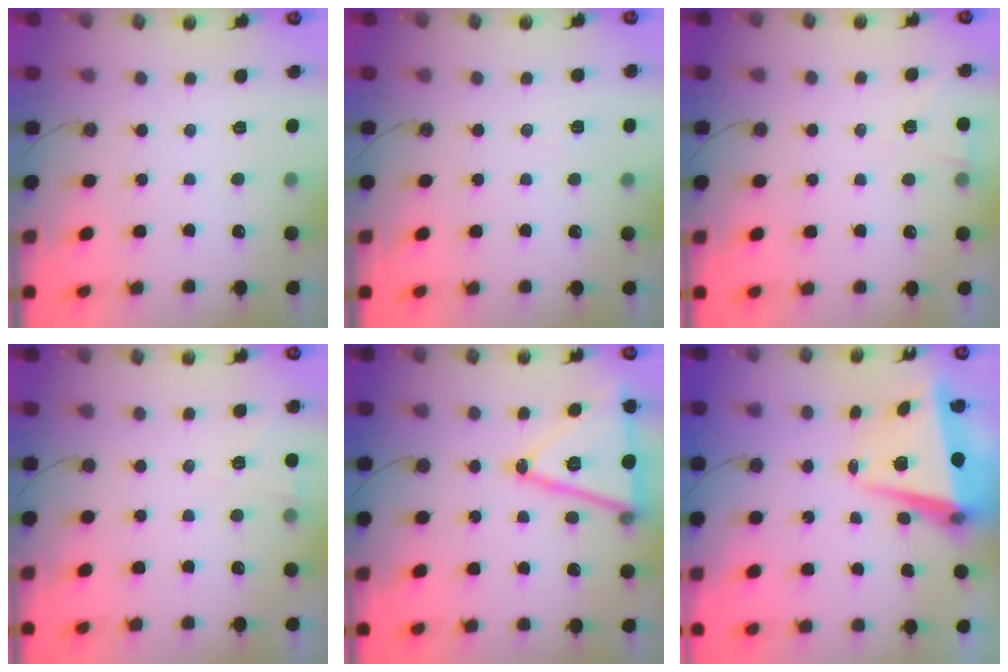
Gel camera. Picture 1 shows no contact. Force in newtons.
{"total": 3.0, "press": 2.2, "slide": 2.1}
{"total": 2.7, "press": 2.1, "slide": 1.6}
{"total": 2.6, "press": 2.1, "slide": 1.5}
{"total": 17.8, "press": 17.4, "slide": 3.5}
{"total": 7.3, "press": 7.1, "slide": 1.8}